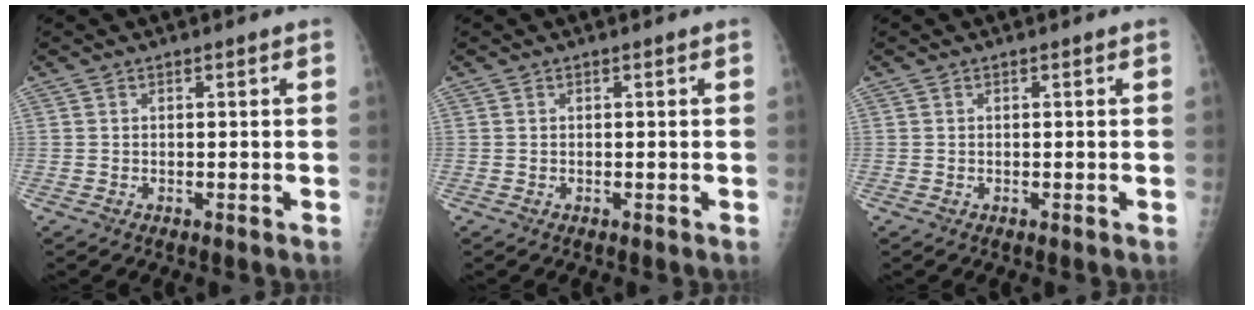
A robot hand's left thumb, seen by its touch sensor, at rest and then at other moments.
{"total": 0.0}
{"total": 0.0}